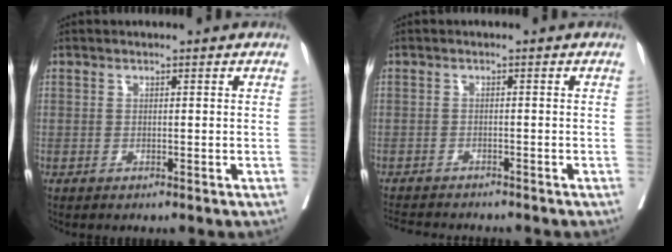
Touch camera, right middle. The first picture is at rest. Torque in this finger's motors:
{"motor_torque": [0.55, -0.82, 0.02, 0.01]}